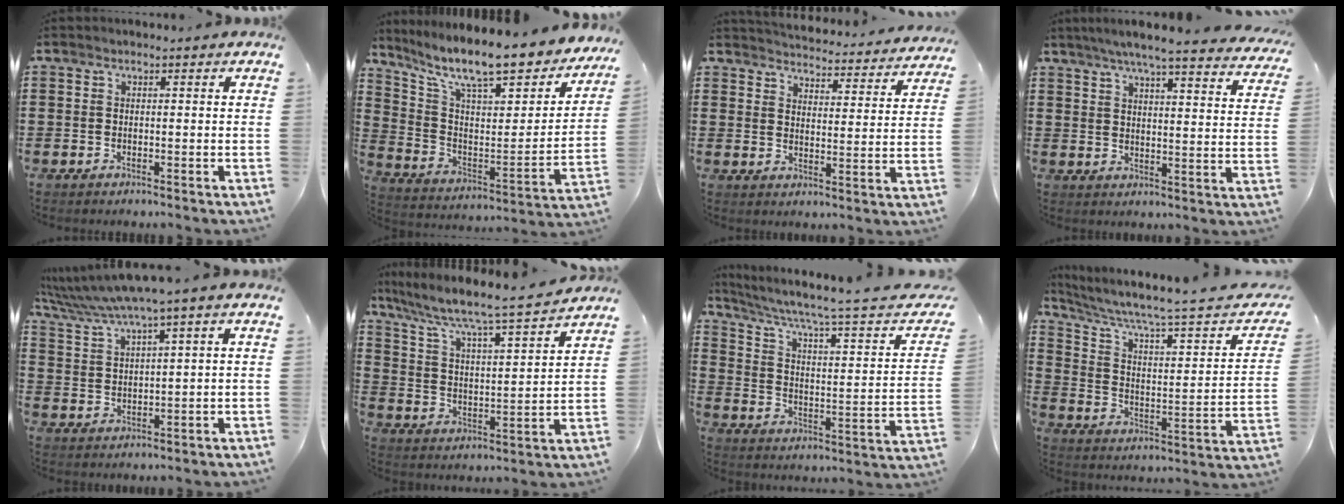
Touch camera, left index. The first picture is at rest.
{"total": 10.4, "force": [8.7, 1.8, 5.6], "torque": [-0.122, -0.073, 0.140]}
{"total": 3.9, "force": [3.9, -0.2, 0.2], "torque": [-0.017, -0.039, 0.060]}
{"total": 5.8, "force": [4.9, -0.5, 2.9], "torque": [-0.075, -0.029, 0.081]}
{"total": 5.2, "force": [3.8, -0.4, 3.5], "torque": [-0.087, -0.021, 0.060]}
{"total": 5.6, "force": [4.8, 0.2, 2.9], "torque": [-0.079, -0.045, 0.069]}
{"total": 5.1, "force": [3.3, 0.2, 3.9], "torque": [-0.091, -0.027, 0.046]}
{"total": 5.7, "force": [4.1, 0.3, 3.9], "torque": [-0.095, -0.031, 0.059]}